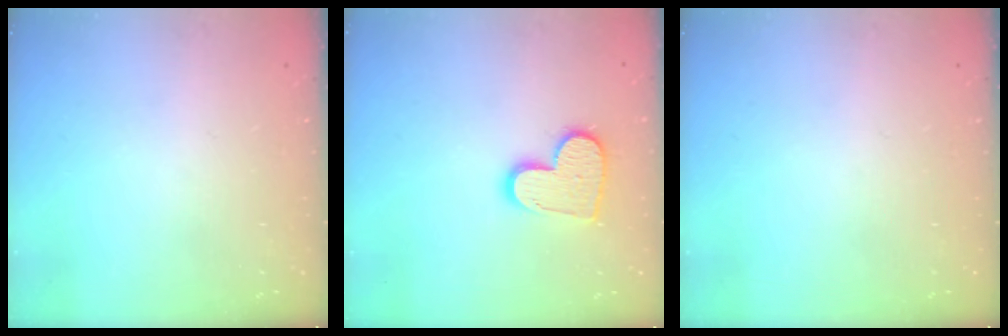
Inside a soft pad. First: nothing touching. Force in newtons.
{"total": 13.0, "press": 13.0, "slide": 1.0}
{"total": 0.0}